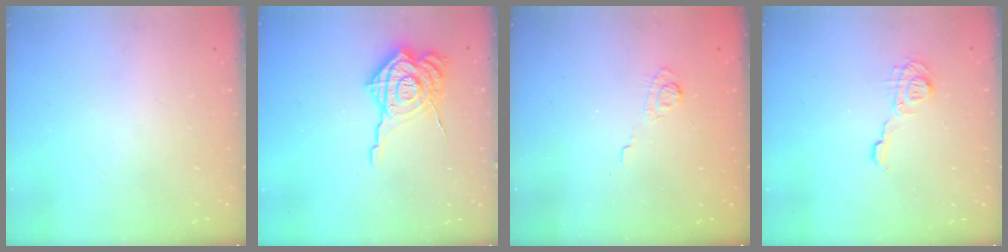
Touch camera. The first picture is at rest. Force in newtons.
{"total": 17.3, "press": 17.2, "slide": 1.4}
{"total": 3.2, "press": 2.8, "slide": 1.6}
{"total": 8.0, "press": 8.0, "slide": 0.1}